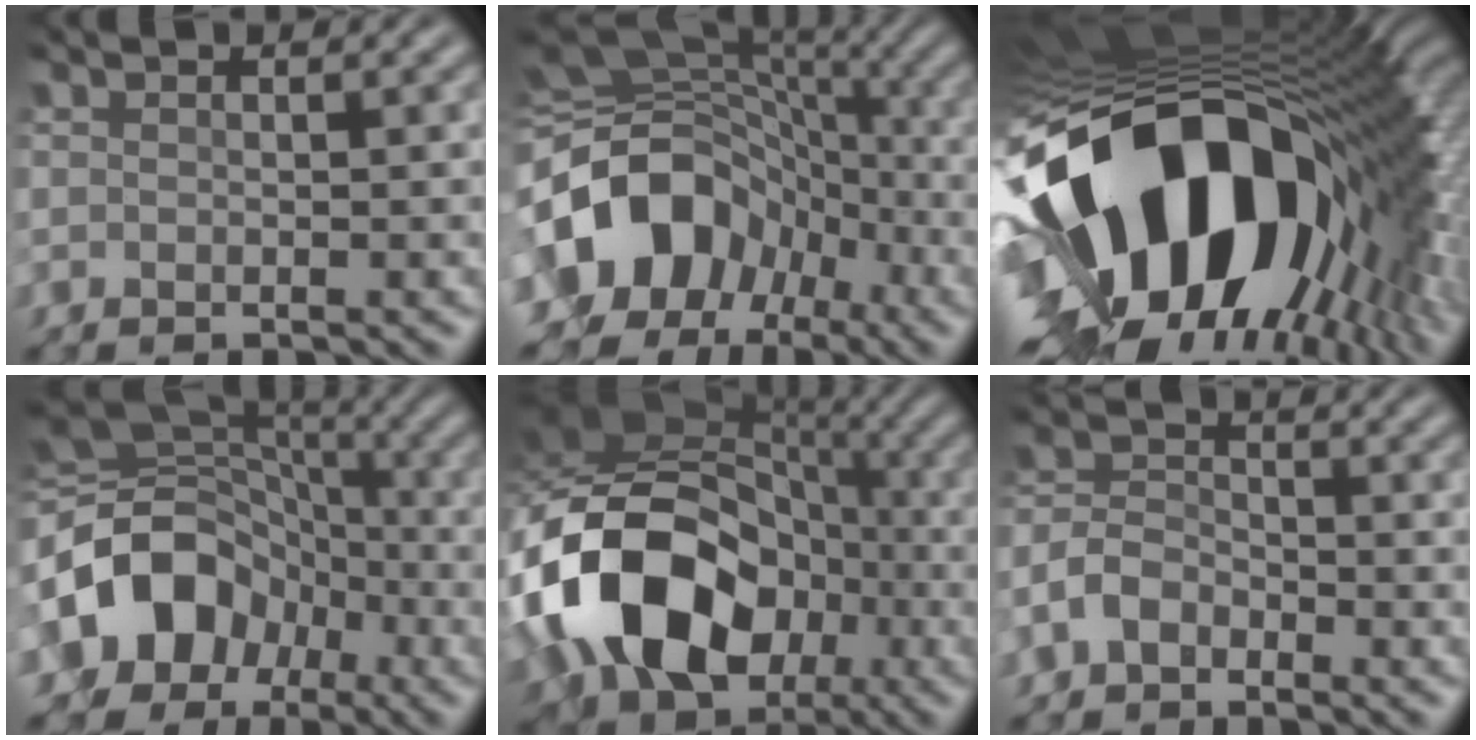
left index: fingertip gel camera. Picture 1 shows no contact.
{"total": 14.4, "force": [-5.0, 10.8, 8.1], "torque": [-0.165, -0.005, -0.085]}
{"total": 20.4, "force": [-3.7, 11.6, 16.3], "torque": [-0.307, -0.038, -0.060]}
{"total": 11.3, "force": [-3.3, 8.7, 6.4], "torque": [-0.139, -0.008, -0.064]}
{"total": 14.3, "force": [-4.4, 10.7, 8.4], "torque": [-0.168, -0.010, -0.076]}
{"total": 3.7, "force": [-2.4, 2.2, 1.7], "torque": [-0.044, 0.008, -0.056]}